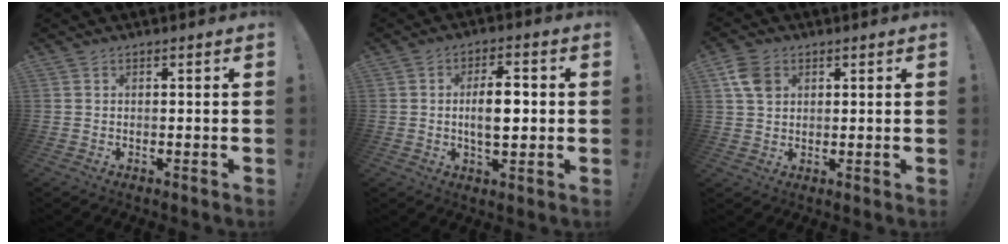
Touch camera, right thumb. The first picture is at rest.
{"total": 8.8, "force": [-0.1, 4.2, 7.7], "torque": [-0.133, 0.005, -0.009]}
{"total": 6.9, "force": [2.5, 5.1, 3.8], "torque": [-0.068, 0.001, 0.051]}